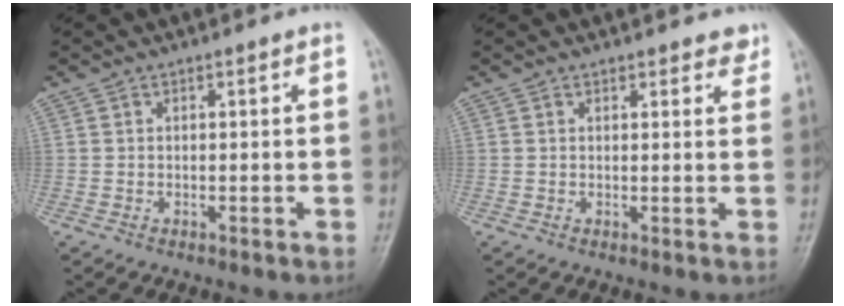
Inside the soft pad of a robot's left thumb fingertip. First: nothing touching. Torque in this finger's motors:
{"motor_torque": [-0.07, -0.07, -0.14, -0.09, 0.03]}